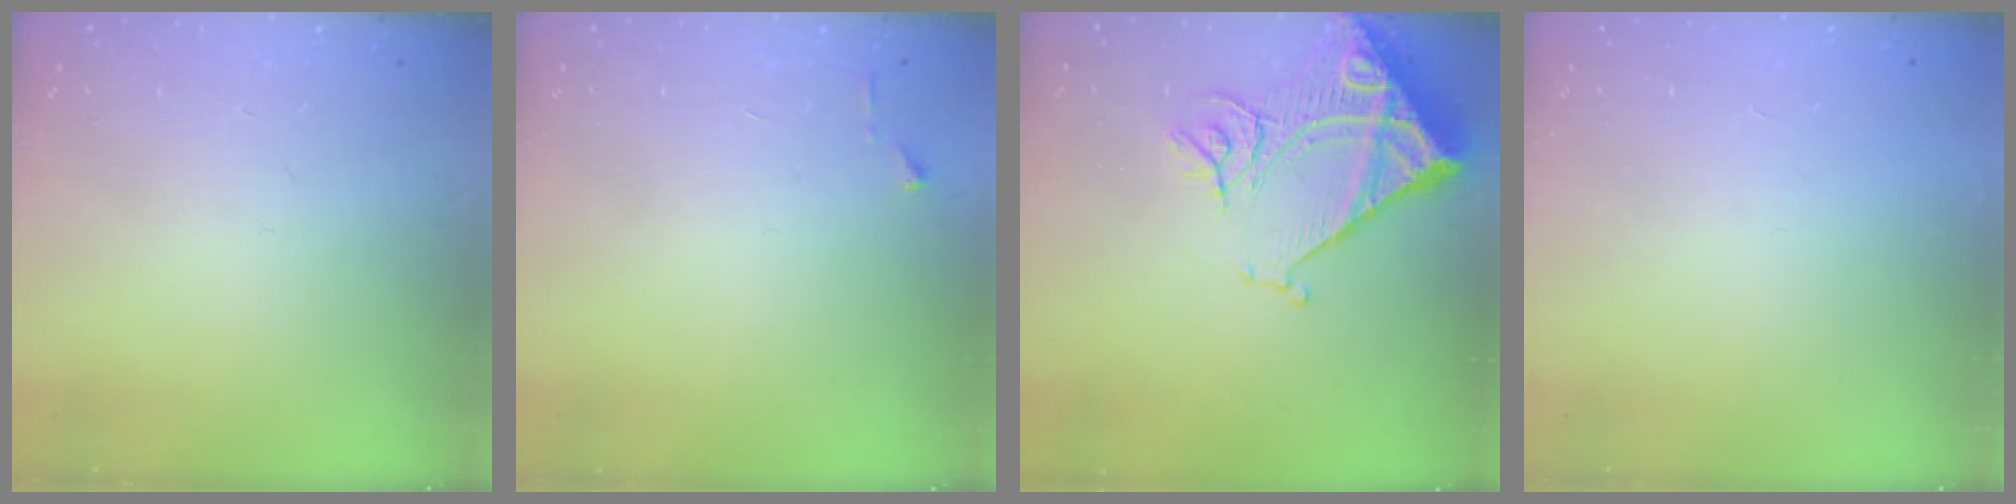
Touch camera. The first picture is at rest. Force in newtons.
{"total": 3.2, "press": 3.2, "slide": 0.4}
{"total": 15.3, "press": 15.2, "slide": 1.8}
{"total": 1.5, "press": 1.5, "slide": 0.1}